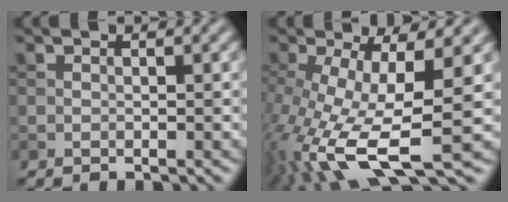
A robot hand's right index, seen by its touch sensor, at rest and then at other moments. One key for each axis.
{"total": 11.4, "fx": -3.1, "fy": 4.2, "fz": 10.1, "tx": -0.217, "ty": -0.026, "tz": -0.047}